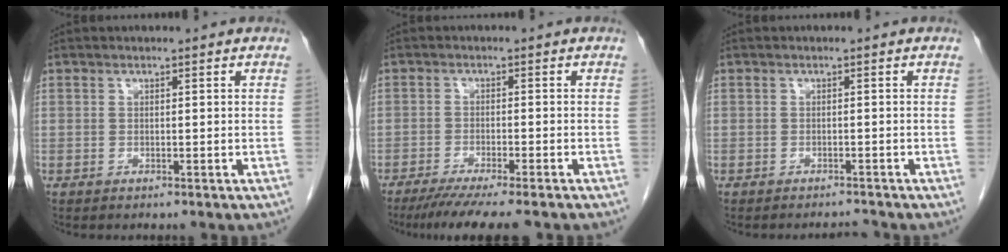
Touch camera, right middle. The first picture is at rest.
{"total": 9.7, "force": [-8.0, 0.1, 5.4], "torque": [-0.068, -0.023, -0.121]}
{"total": 1.5, "force": [-1.5, -0.3, -0.1], "torque": [0.001, -0.009, -0.017]}